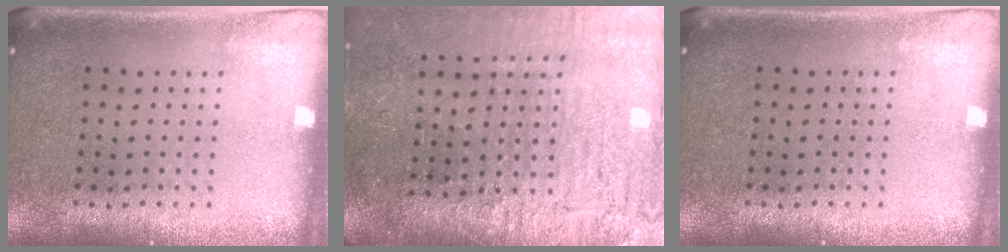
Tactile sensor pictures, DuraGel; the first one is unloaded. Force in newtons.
{"total": 4.2, "press": 3.5, "slide": 2.3}
{"total": 0.0}